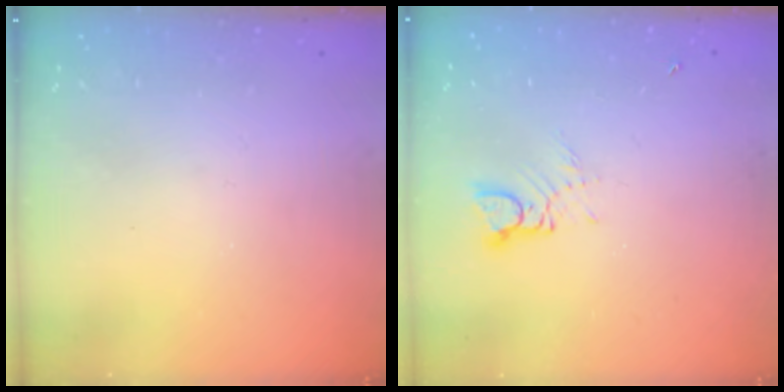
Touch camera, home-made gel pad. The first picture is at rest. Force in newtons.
{"total": 2.9, "press": 2.9, "slide": 0.3}